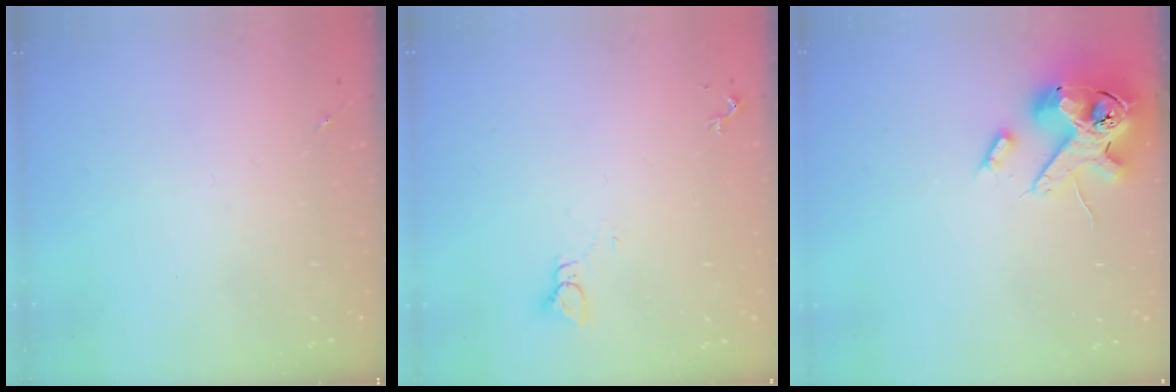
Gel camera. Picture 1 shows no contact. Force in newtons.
{"total": 2.8, "press": 2.8, "slide": 0.1}
{"total": 15.9, "press": 15.7, "slide": 2.7}